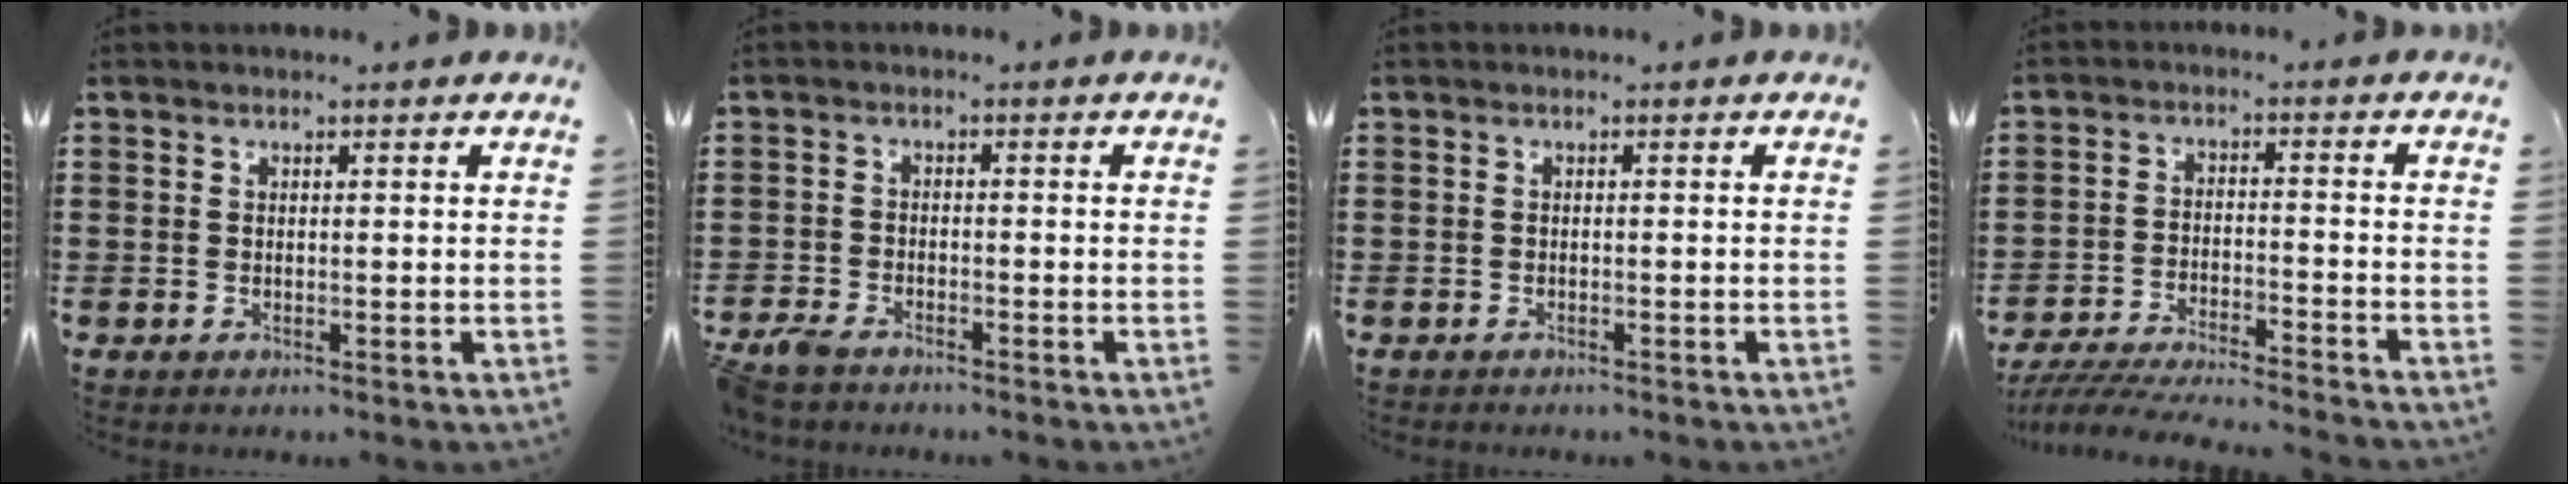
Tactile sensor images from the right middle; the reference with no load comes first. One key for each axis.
{"total": 2.7, "fx": -2.5, "fy": 0.7, "fz": 0.8, "tx": -0.038, "ty": -0.004, "tz": -0.058}
{"total": 0.6, "fx": -0.6, "fy": 0.0, "fz": 0.0, "tx": -0.002, "ty": -0.001, "tz": -0.012}
{"total": 5.6, "fx": -5.4, "fy": 0.1, "fz": 1.3, "tx": -0.032, "ty": -0.007, "tz": -0.109}